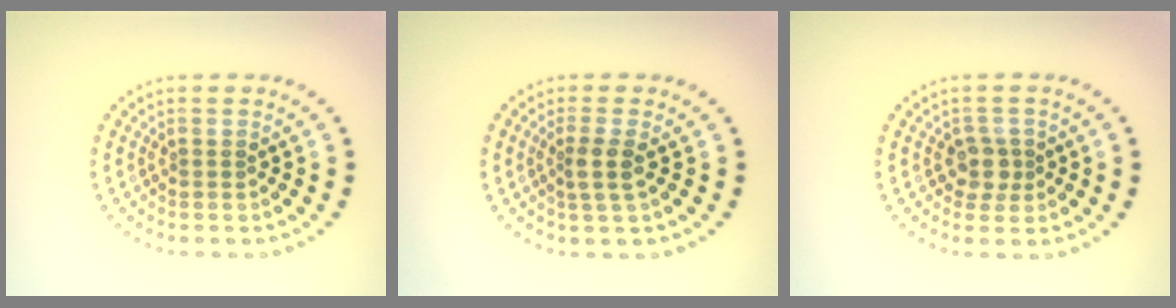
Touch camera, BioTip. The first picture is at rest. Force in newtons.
{"total": 1.9, "press": 1.6, "slide": 1.1}
{"total": 2.0, "press": 1.7, "slide": 1.0}